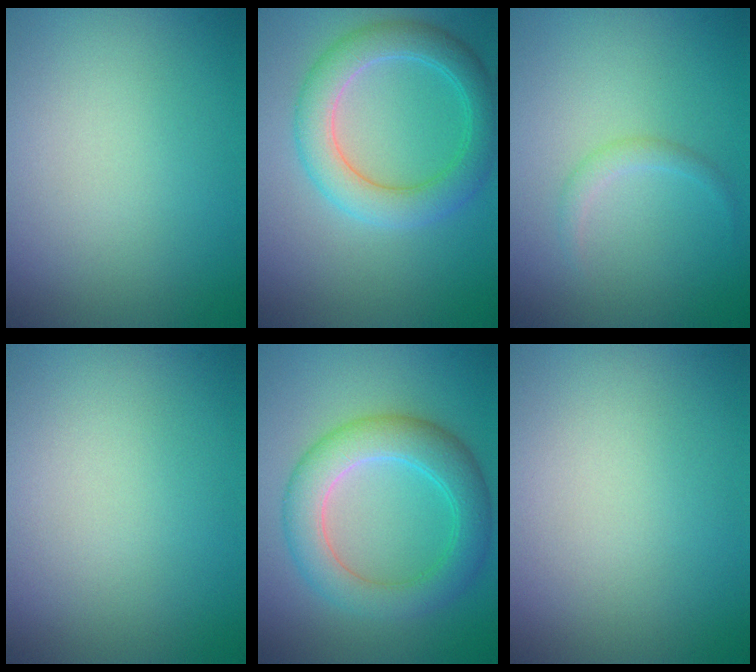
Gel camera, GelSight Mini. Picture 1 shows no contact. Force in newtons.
{"total": 5.1, "press": 5.0, "slide": 0.3}
{"total": 1.0, "press": 1.0, "slide": 0.1}
{"total": 0.0}
{"total": 5.5, "press": 5.5, "slide": 0.2}
{"total": 0.0}